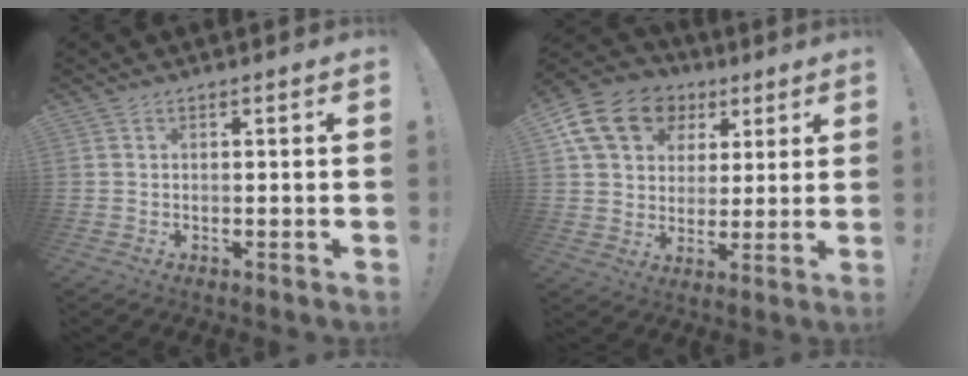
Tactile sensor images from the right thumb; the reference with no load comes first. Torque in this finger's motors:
{"motor_torque": [1.04, 1.63, 0.94, 0.32, 0.43]}